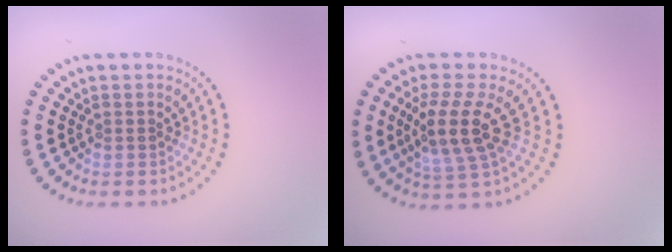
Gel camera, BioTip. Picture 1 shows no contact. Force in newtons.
{"total": 4.3, "press": 3.8, "slide": 1.9}